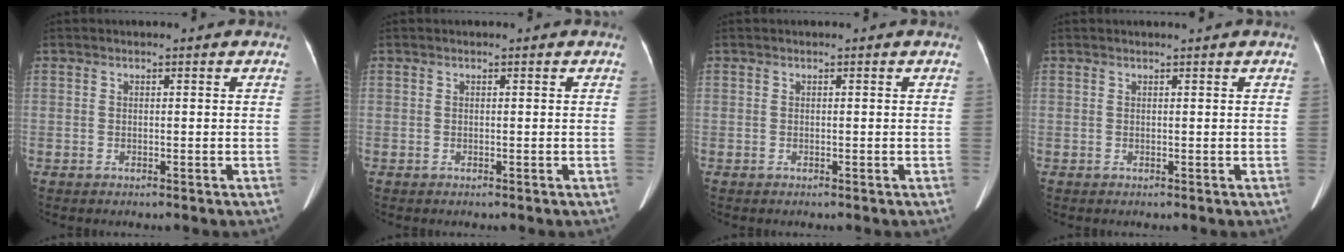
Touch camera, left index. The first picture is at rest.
{"total": 0.0}
{"total": 0.0}
{"total": 0.6, "force": [0.5, -0.1, 0.2], "torque": [-0.007, 0.000, 0.014]}